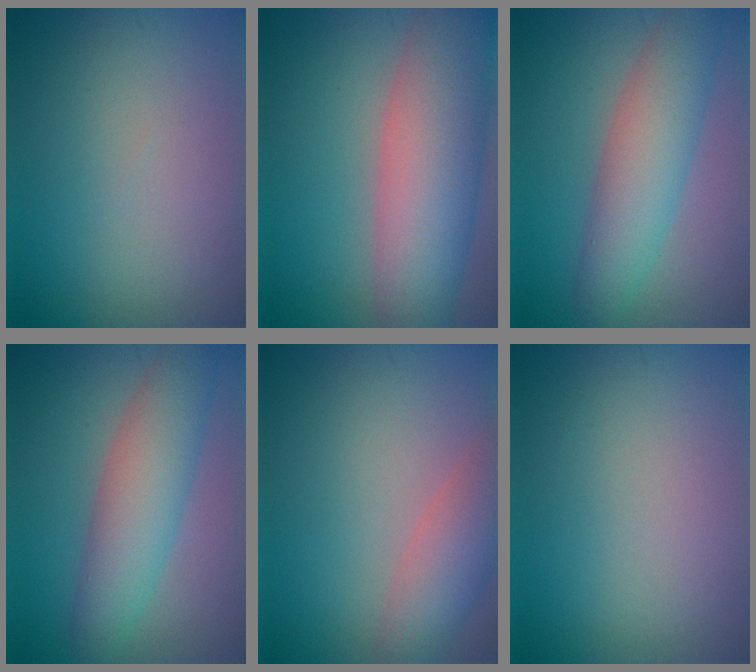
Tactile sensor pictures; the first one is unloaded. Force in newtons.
{"total": 10.4, "press": 10.4, "slide": 0.5}
{"total": 6.0, "press": 6.0, "slide": 0.1}
{"total": 6.0, "press": 6.0, "slide": 0.1}
{"total": 4.8, "press": 4.8, "slide": 0.5}
{"total": 0.0}